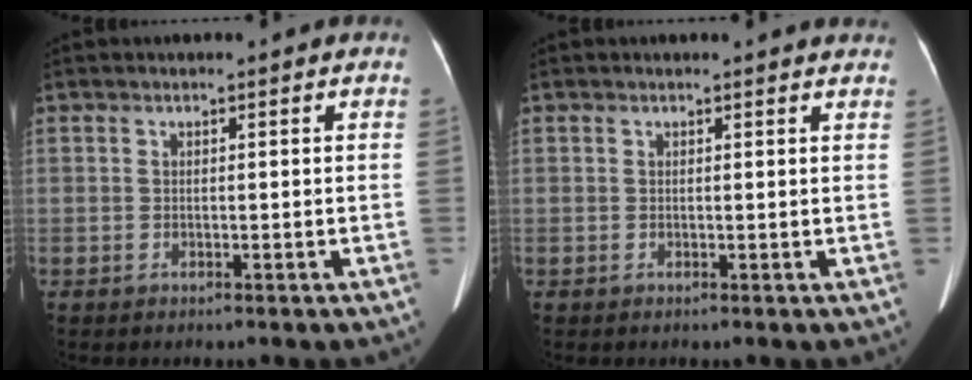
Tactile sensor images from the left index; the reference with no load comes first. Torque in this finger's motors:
{"motor_torque": [-0.02, -0.28, -0.07, -0.05]}